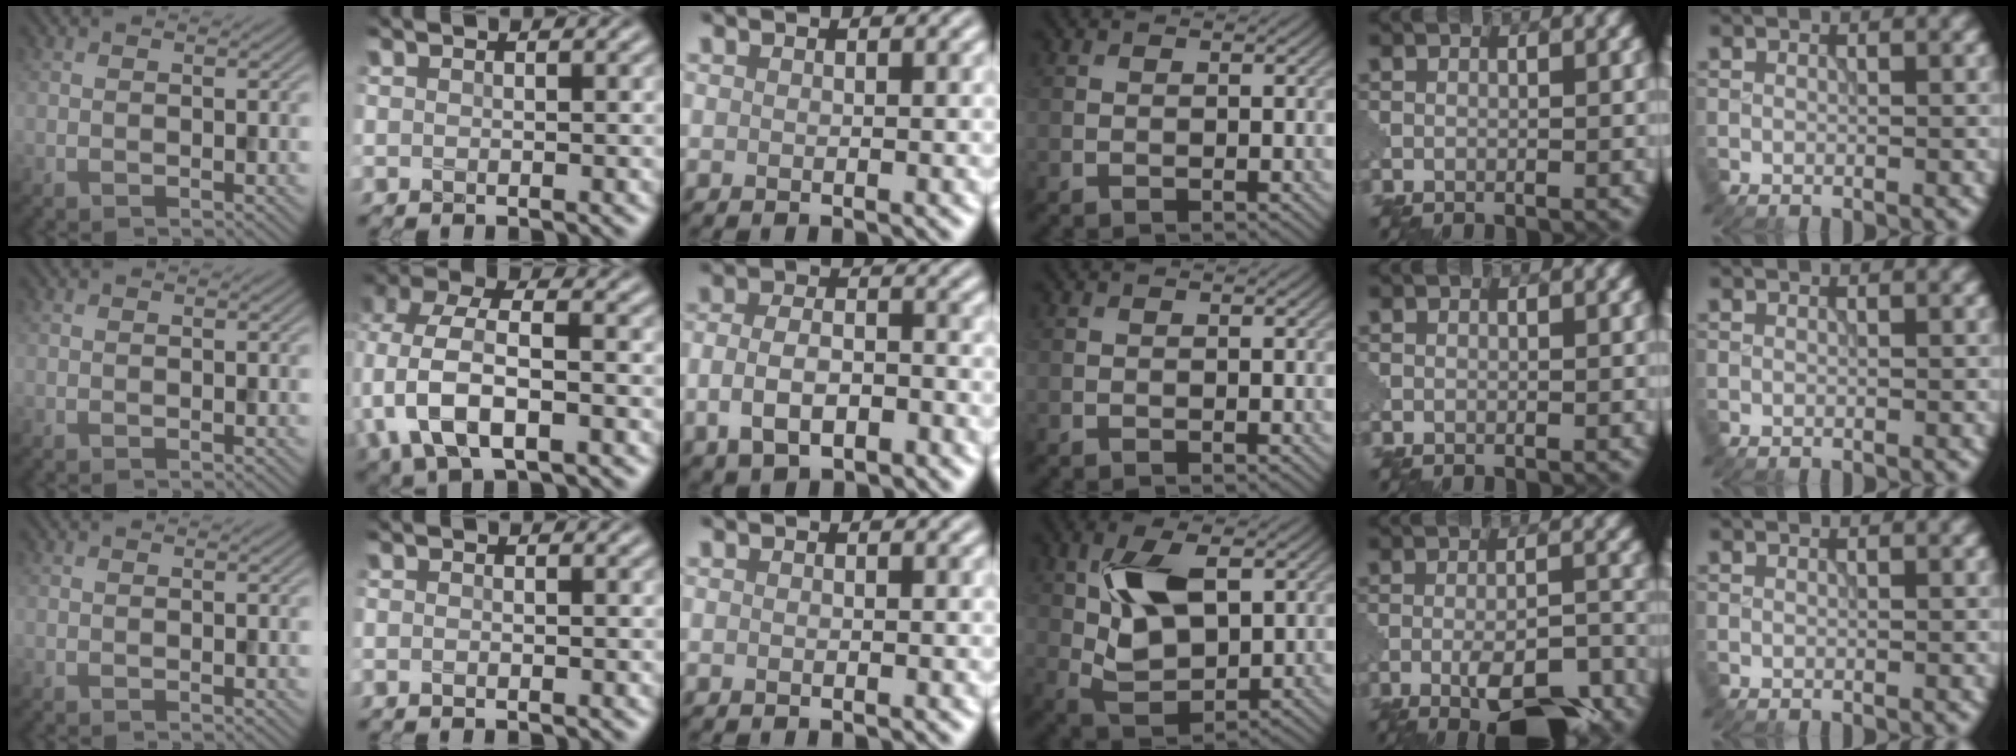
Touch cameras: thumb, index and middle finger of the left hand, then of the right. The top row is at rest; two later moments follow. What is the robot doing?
{"motion": "extract", "object": "pin"}